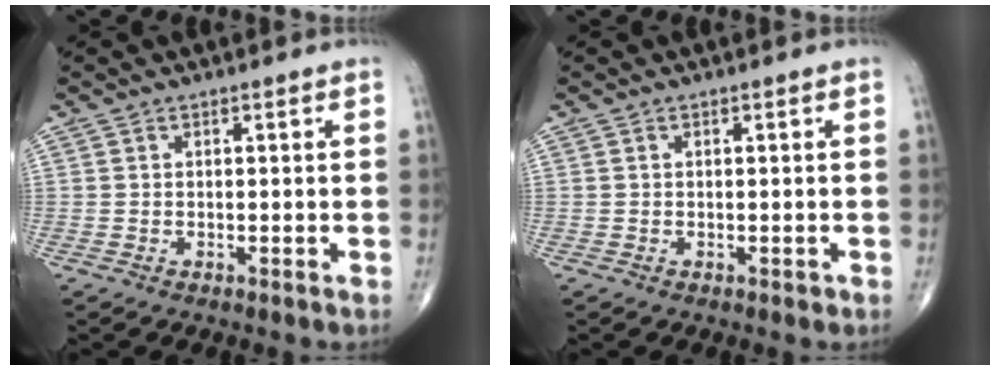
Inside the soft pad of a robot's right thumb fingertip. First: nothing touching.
{"total": 0.6, "force": [-0.1, 0.3, 0.5], "torque": [-0.005, -0.001, -0.002]}